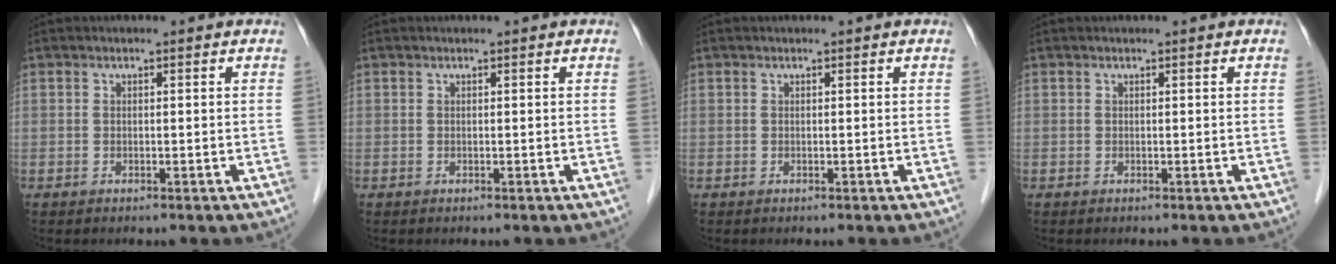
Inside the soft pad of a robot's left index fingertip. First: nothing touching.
{"total": 0.0}
{"total": 0.0}
{"total": 0.0}